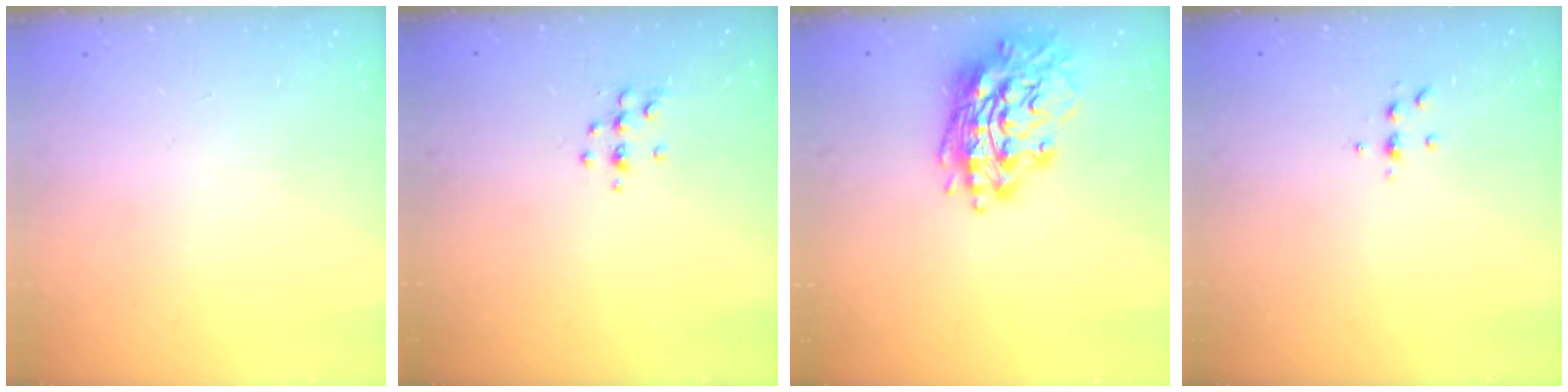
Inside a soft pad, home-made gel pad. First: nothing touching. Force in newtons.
{"total": 5.0, "press": 4.8, "slide": 1.4}
{"total": 17.1, "press": 16.9, "slide": 2.4}
{"total": 4.2, "press": 4.1, "slide": 0.5}